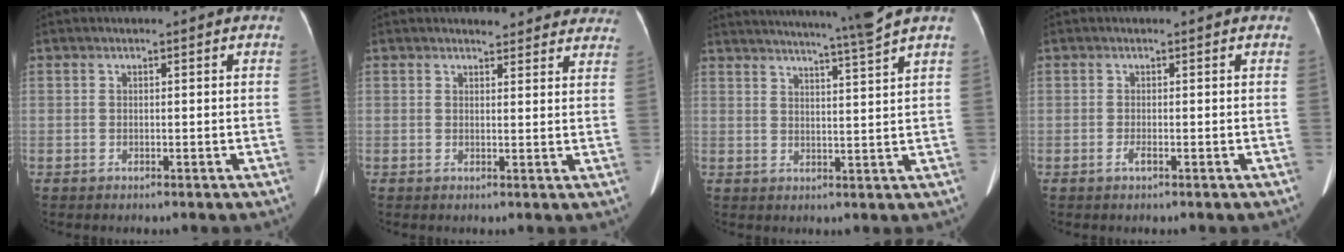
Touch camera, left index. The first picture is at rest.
{"total": 9.7, "force": [9.1, 2.7, 2.0], "torque": [0.008, -0.006, 0.081]}
{"total": 10.8, "force": [9.5, -2.8, 4.4], "torque": [-0.070, -0.030, 0.132]}
{"total": 0.7, "force": [-0.5, 0.0, 0.5], "torque": [-0.013, -0.003, -0.006]}